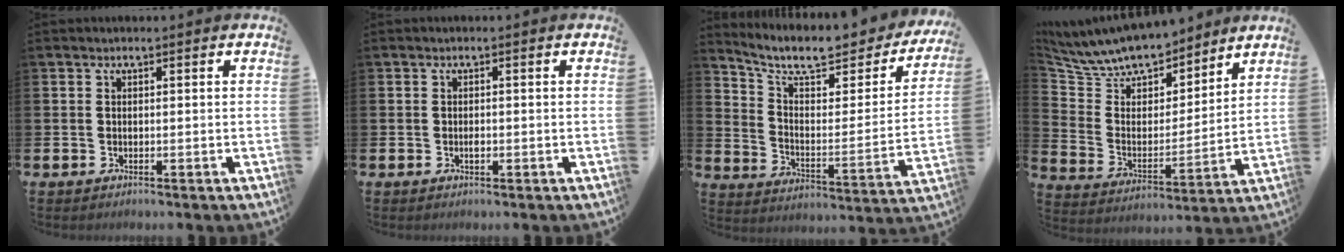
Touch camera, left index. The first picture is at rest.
{"total": 0.8, "force": [-0.1, 0.4, 0.7], "torque": [-0.011, 0.000, -0.004]}
{"total": 8.9, "force": [7.4, 3.2, 3.9], "torque": [-0.099, -0.056, 0.121]}
{"total": 10.6, "force": [10.1, 2.6, 1.6], "torque": [-0.083, -0.080, 0.182]}